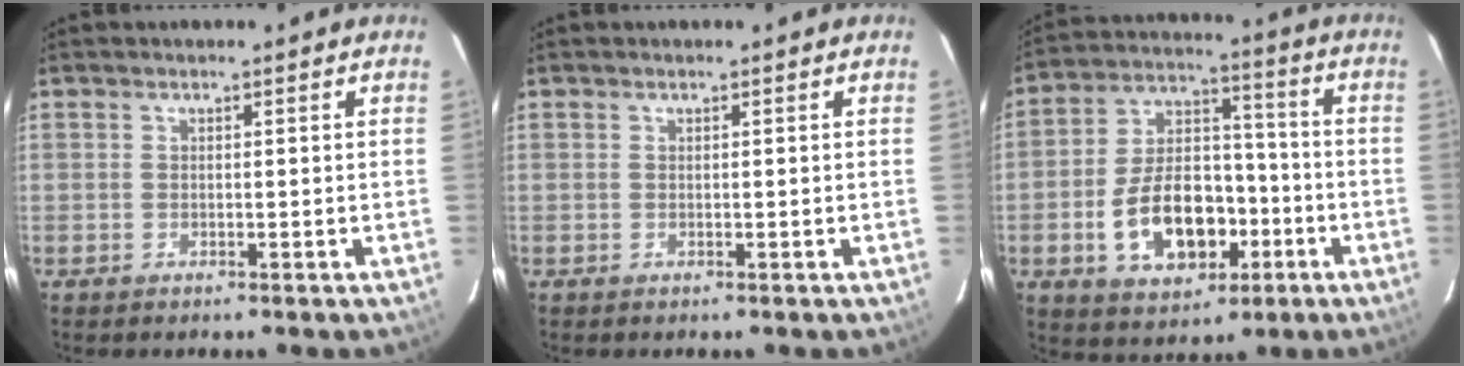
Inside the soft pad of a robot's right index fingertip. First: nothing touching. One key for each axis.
{"total": 0.0}
{"total": 16.0, "fx": -5.4, "fy": 9.7, "fz": 11.6, "tx": -0.229, "ty": 0.024, "tz": -0.072}